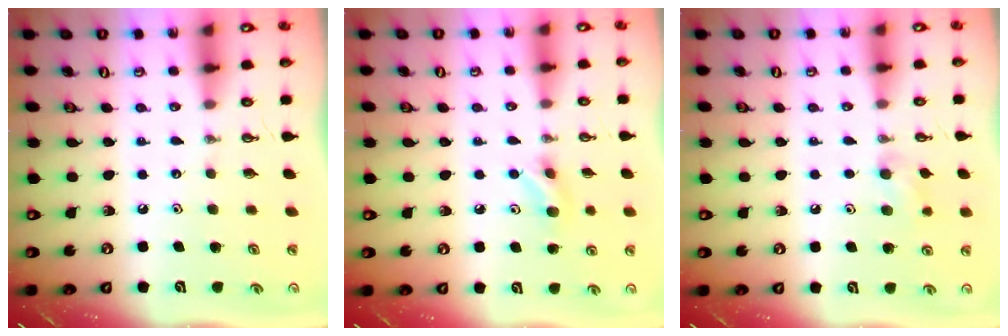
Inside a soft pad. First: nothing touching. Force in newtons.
{"total": 5.2, "press": 5.0, "slide": 1.4}
{"total": 8.0, "press": 7.8, "slide": 1.7}